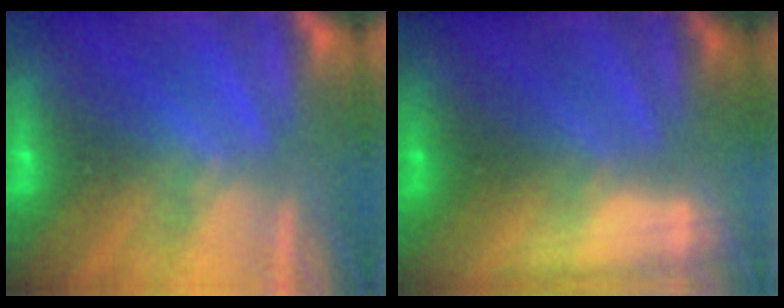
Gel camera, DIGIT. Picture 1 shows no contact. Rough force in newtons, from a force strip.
{"total": 2.8}